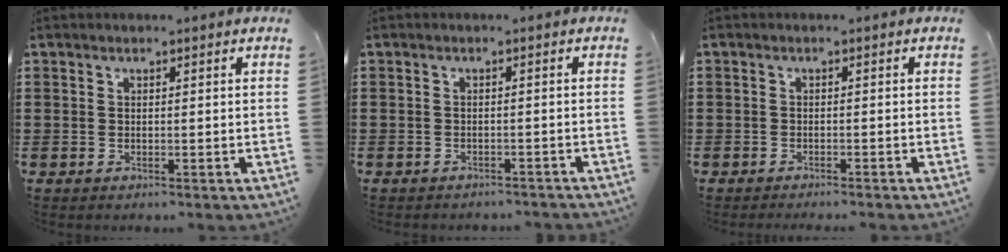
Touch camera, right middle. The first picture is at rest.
{"total": 1.1, "force": [-1.0, 0.2, 0.0], "torque": [-0.005, 0.000, -0.022]}
{"total": 1.3, "force": [-1.3, 0.0, -0.2], "torque": [0.000, 0.004, -0.029]}